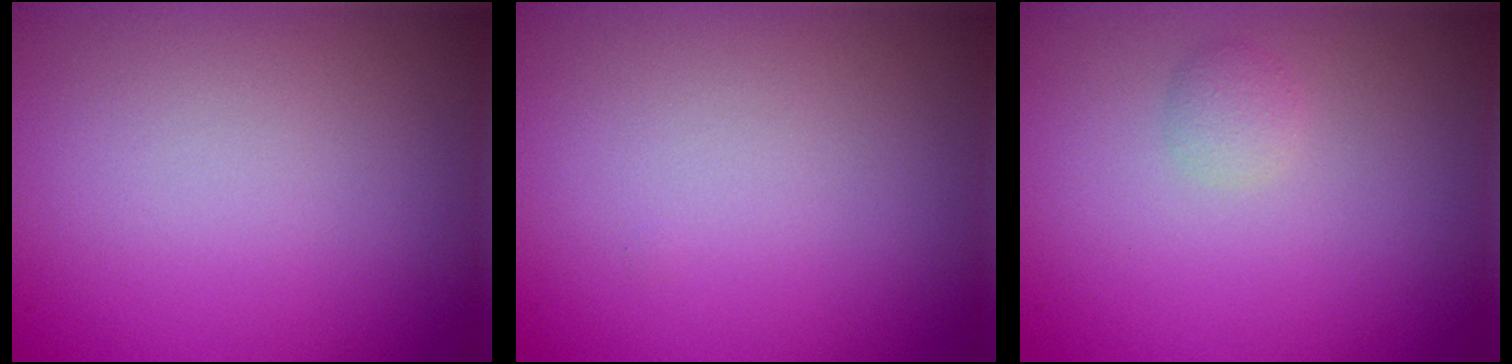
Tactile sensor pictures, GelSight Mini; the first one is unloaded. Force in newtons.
{"total": 0.0}
{"total": 1.1, "press": 1.1, "slide": 0.1}